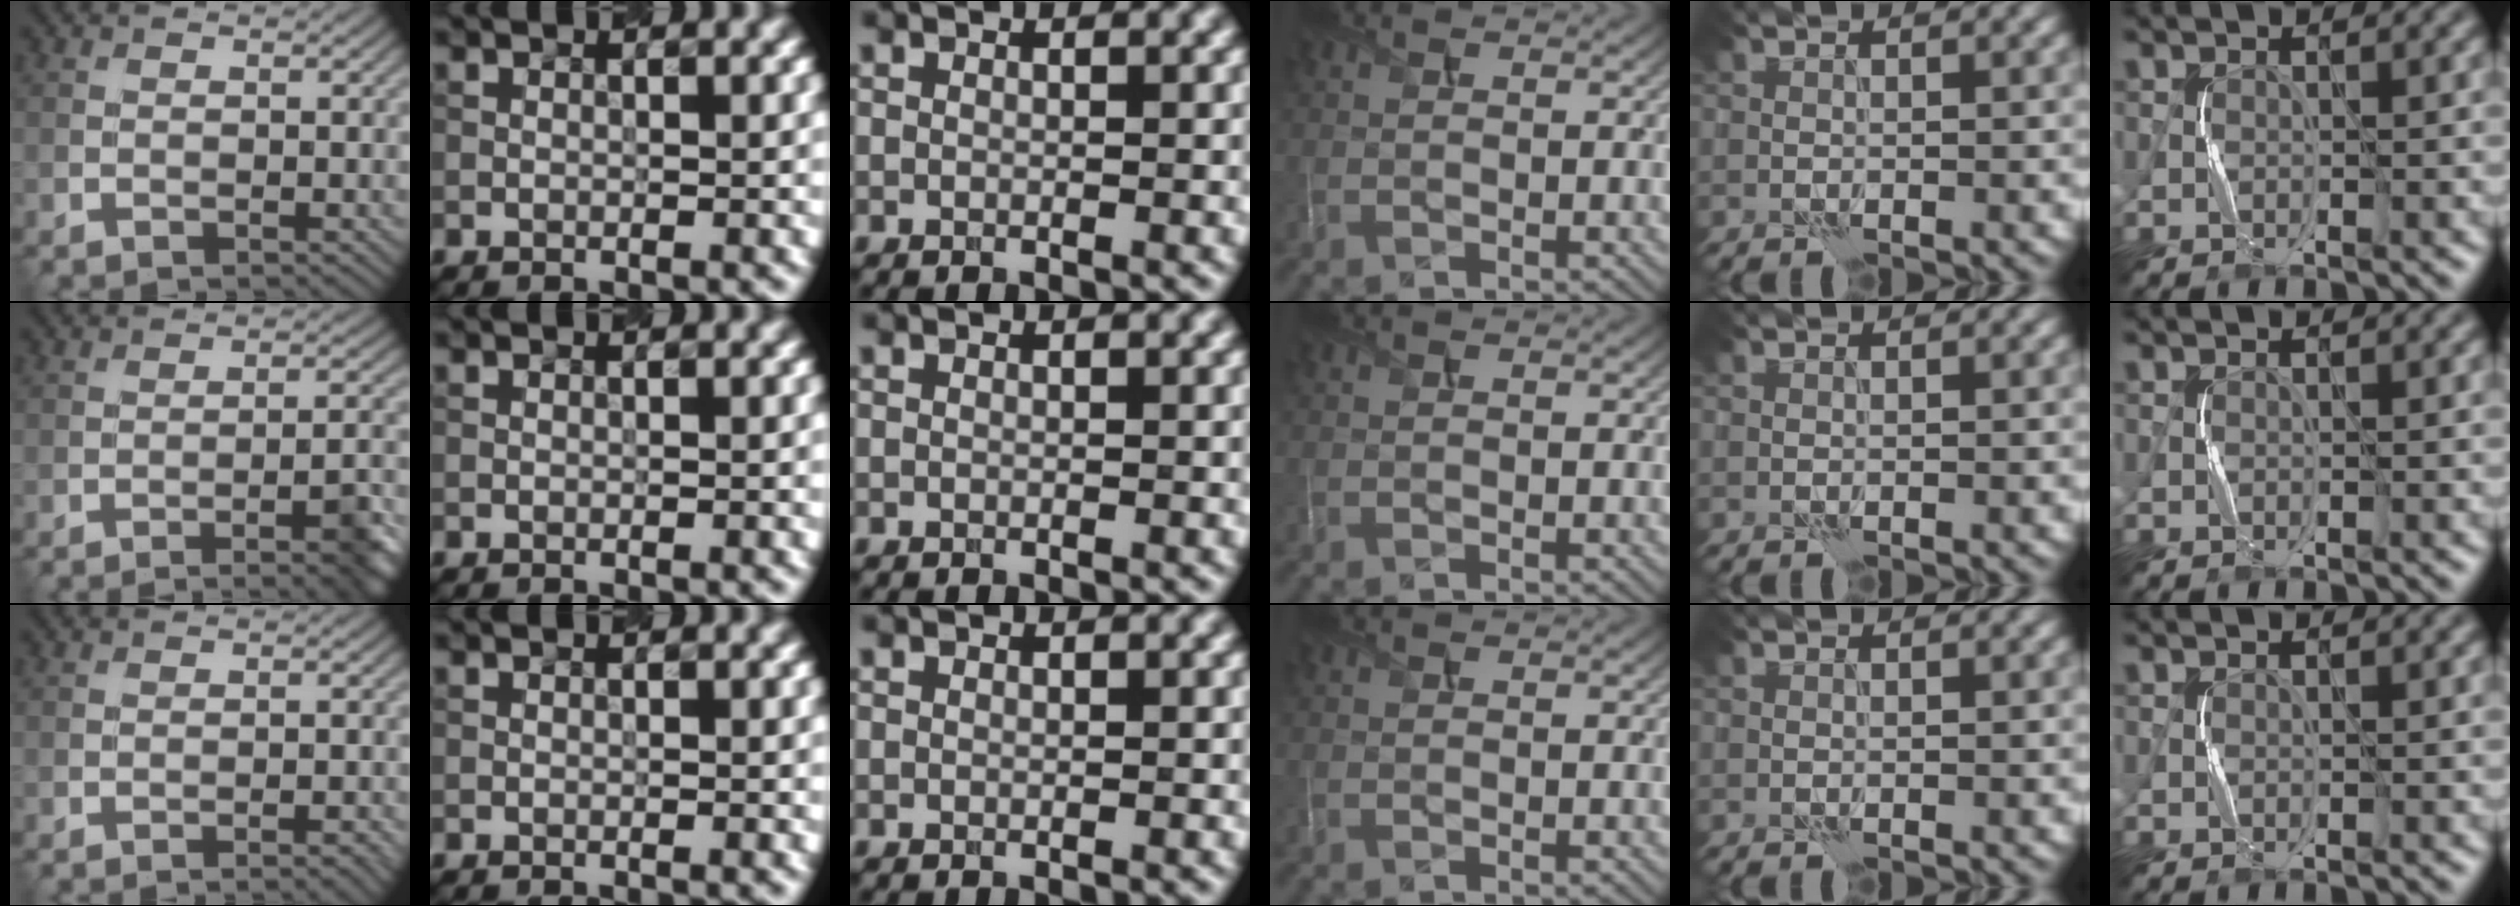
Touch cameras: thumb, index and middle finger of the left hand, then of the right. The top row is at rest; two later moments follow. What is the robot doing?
{"motion": "squeeze", "object": "paper clamp"}